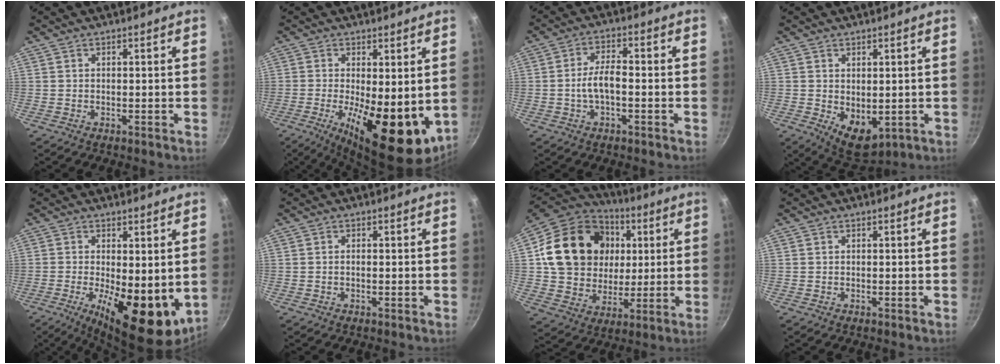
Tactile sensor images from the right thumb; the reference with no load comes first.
{"total": 16.5, "force": [-2.2, 6.6, 15.0], "torque": [-0.203, -0.024, -0.022]}
{"total": 5.7, "force": [-1.4, 2.4, 5.0], "torque": [-0.089, 0.025, -0.028]}
{"total": 7.0, "force": [-0.2, 4.5, 5.4], "torque": [-0.059, -0.018, 0.015]}
{"total": 14.8, "force": [-2.1, 6.0, 13.3], "torque": [-0.181, -0.020, -0.019]}
{"total": 0.6, "force": [-0.2, 0.2, 0.5], "torque": [-0.011, 0.003, -0.003]}
{"total": 23.1, "force": [4.9, 18.9, 12.3], "torque": [-0.199, 0.011, 0.089]}
{"total": 0.0}